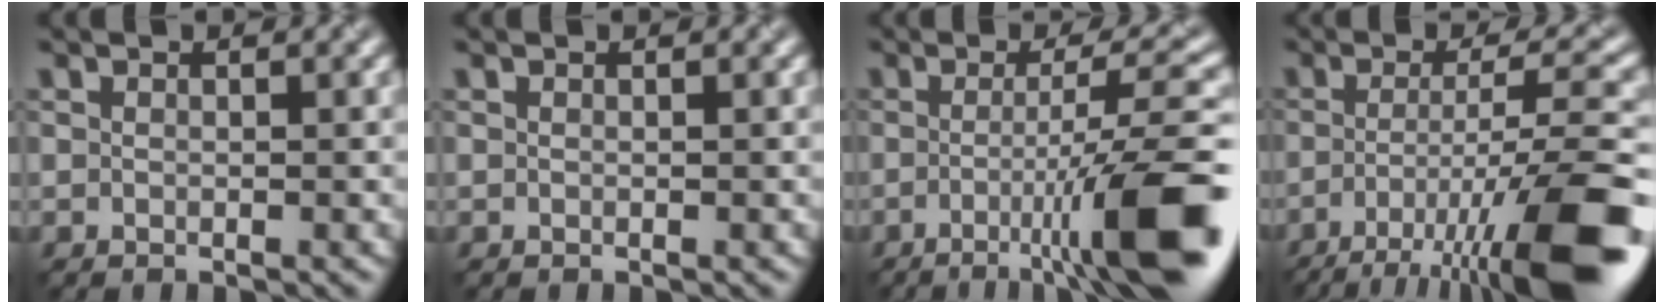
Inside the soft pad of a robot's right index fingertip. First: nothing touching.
{"total": 0.0}
{"total": 10.7, "force": [-3.3, 1.8, 10.1], "torque": [-0.120, 0.009, -0.049]}
{"total": 12.4, "force": [-6.1, 2.5, 10.5], "torque": [-0.149, 0.000, -0.093]}